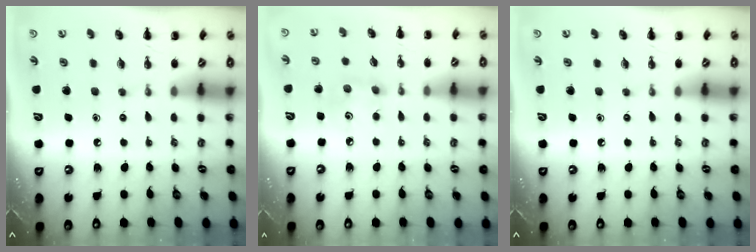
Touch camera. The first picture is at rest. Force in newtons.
{"total": 3.9, "press": 3.8, "slide": 0.9}
{"total": 0.0}